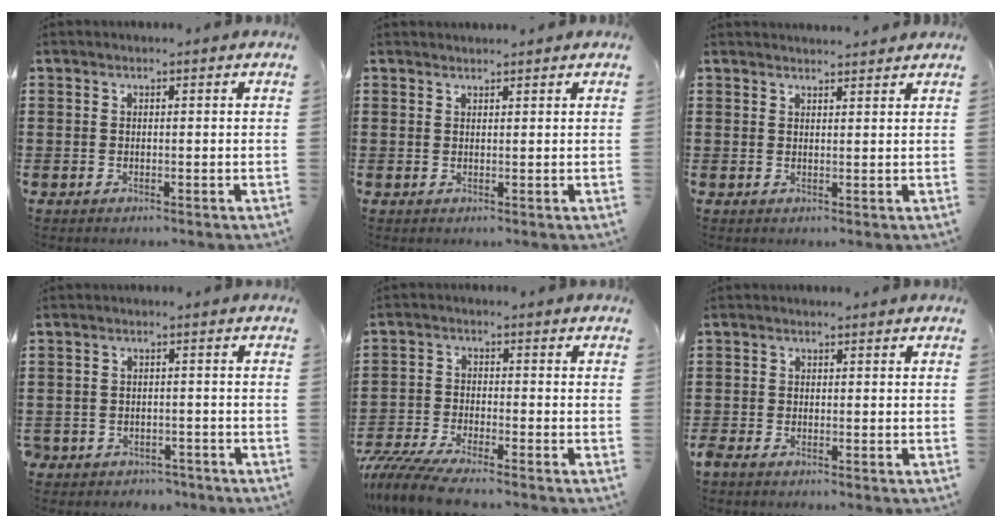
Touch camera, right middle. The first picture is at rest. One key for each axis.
{"total": 1.1, "fx": 1.1, "fy": -0.1, "fz": -0.1, "tx": -0.002, "ty": -0.004, "tz": 0.021}
{"total": 1.7, "fx": 1.7, "fy": -0.1, "fz": -0.1, "tx": -0.002, "ty": 0.001, "tz": 0.034}
{"total": 2.2, "fx": -2.0, "fy": 0.9, "fz": -0.2, "tx": -0.005, "ty": 0.001, "tz": -0.046}
{"total": 5.6, "fx": -5.3, "fy": 0.1, "fz": 2.0, "tx": -0.059, "ty": -0.016, "tz": -0.108}
{"total": 0.9, "fx": -0.8, "fy": 0.1, "fz": 0.4, "tx": -0.019, "ty": -0.010, "tz": -0.015}